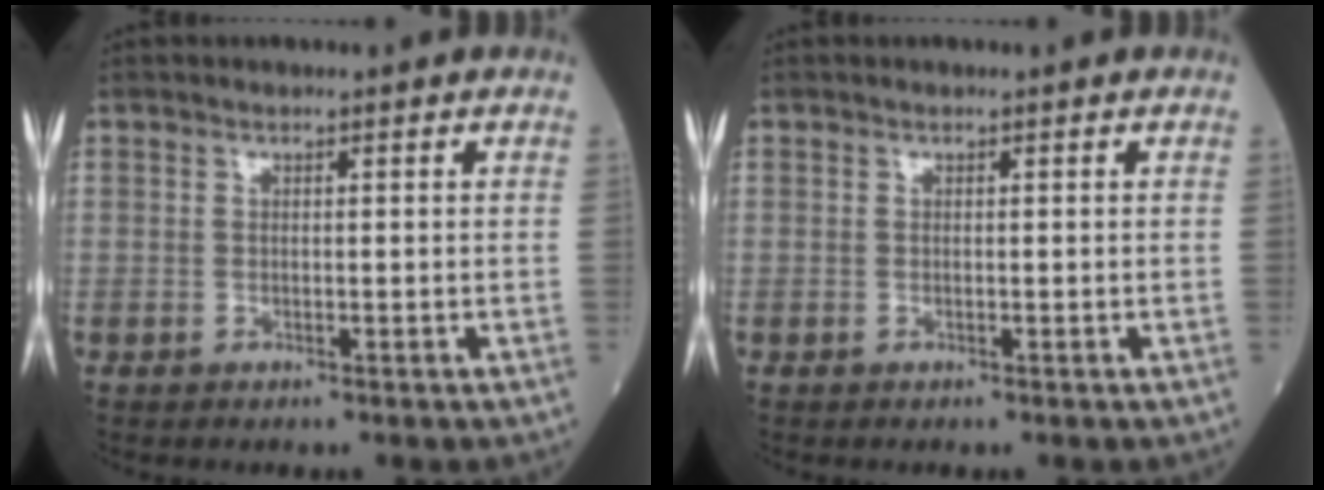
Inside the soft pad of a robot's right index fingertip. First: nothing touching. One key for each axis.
{"total": 0.0}